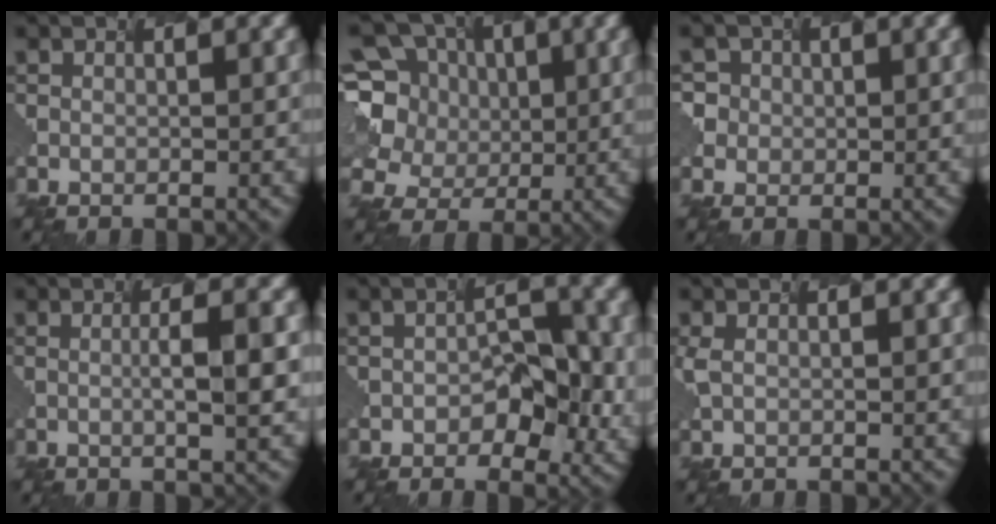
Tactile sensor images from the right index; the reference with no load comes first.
{"total": 8.4, "force": [1.4, 7.6, 3.4], "torque": [-0.087, 0.026, -0.003]}
{"total": 2.4, "force": [0.5, 2.4, -0.1], "torque": [-0.001, 0.003, 0.021]}
{"total": 2.9, "force": [-0.3, 0.3, 2.9], "torque": [-0.044, 0.005, 0.002]}
{"total": 4.2, "force": [-1.1, 2.6, 3.1], "torque": [-0.052, -0.005, -0.009]}
{"total": 0.8, "force": [0.2, 0.3, 0.7], "torque": [-0.021, 0.003, 0.012]}